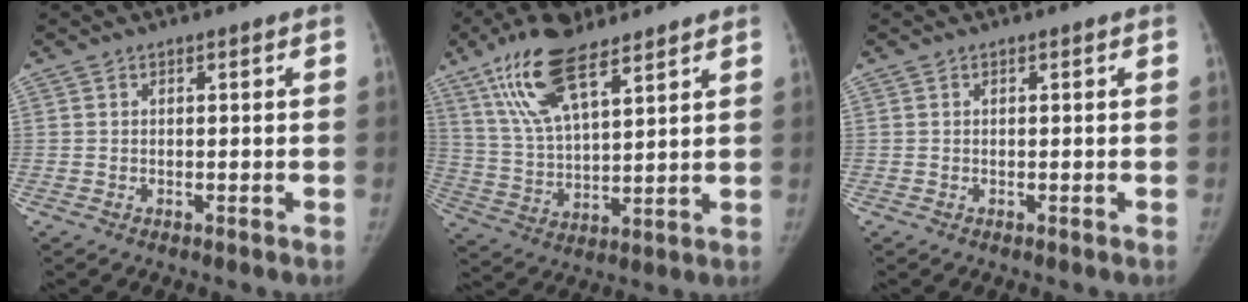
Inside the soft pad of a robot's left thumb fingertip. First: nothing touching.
{"total": 15.1, "force": [9.5, 5.6, 10.3], "torque": [-0.183, -0.027, 0.185]}
{"total": 0.0}